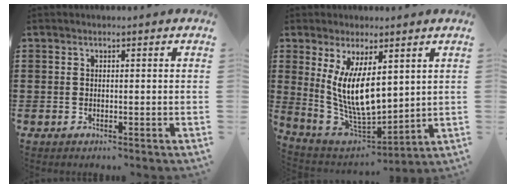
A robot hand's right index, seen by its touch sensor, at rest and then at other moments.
{"total": 10.1, "force": [2.3, 4.0, 8.9], "torque": [-0.198, -0.023, 0.042]}